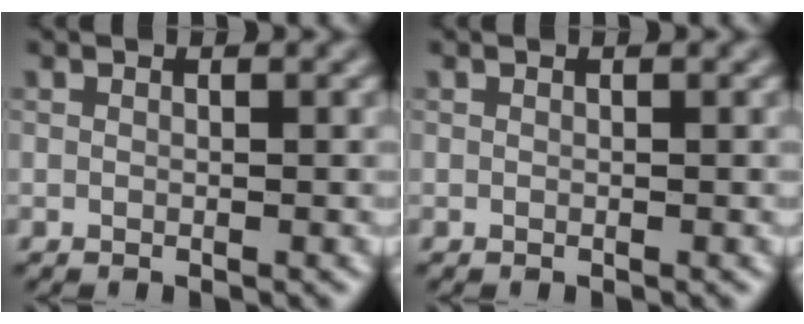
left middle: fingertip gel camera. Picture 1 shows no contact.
{"total": 0.0}